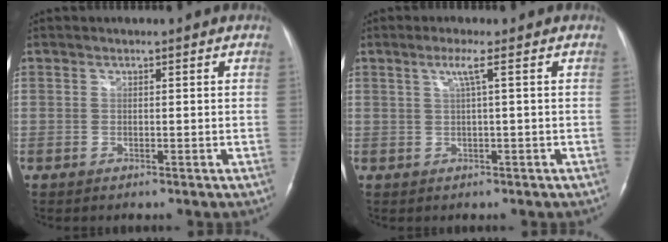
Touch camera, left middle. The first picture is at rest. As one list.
[{"total": 2.3, "force": [0.7, -0.6, 2.1], "torque": [-0.046, 0.003, 0.015]}]